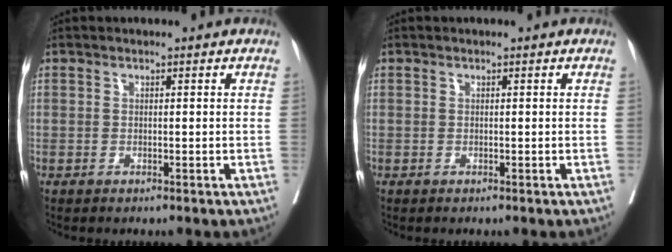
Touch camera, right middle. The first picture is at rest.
{"total": 0.0}